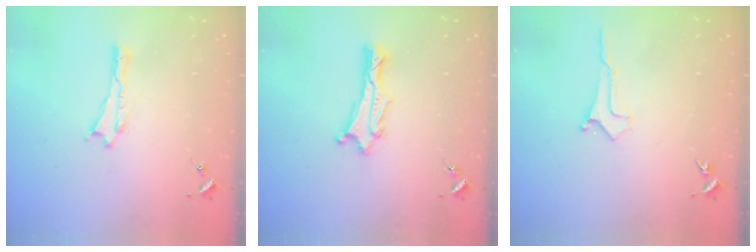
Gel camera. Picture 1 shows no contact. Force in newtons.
{"total": 1.3, "press": 1.3, "slide": 0.1}
{"total": 0.0}